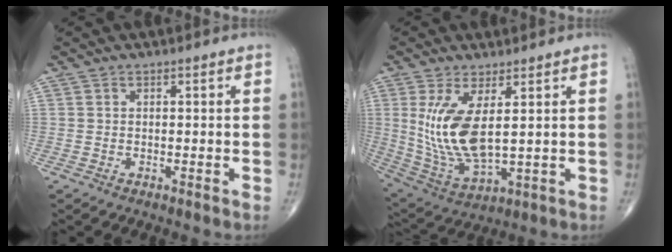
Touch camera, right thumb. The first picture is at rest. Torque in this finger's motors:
{"motor_torque": [-0.58, 1.06, 0.98, 0.78, 0.46]}